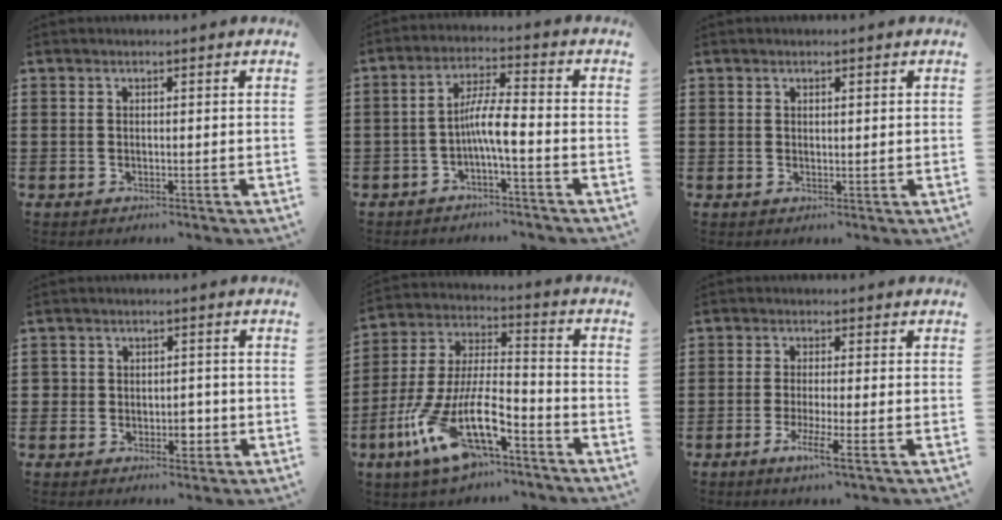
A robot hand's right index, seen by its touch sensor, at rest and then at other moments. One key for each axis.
{"total": 5.7, "fx": -2.0, "fy": 0.6, "fz": 5.3, "tx": -0.094, "ty": 0.007, "tz": -0.040}
{"total": 0.7, "fx": 0.5, "fy": 0.2, "fz": 0.4, "tx": -0.009, "ty": 0.003, "tz": 0.008}
{"total": 3.3, "fx": -1.0, "fy": 2.6, "fz": 1.8, "tx": -0.041, "ty": 0.003, "tz": -0.021}
{"total": 14.1, "fx": -8.1, "fy": 4.5, "fz": 10.6, "tx": -0.233, "ty": 0.000, "tz": -0.154}
{"total": 4.2, "fx": -2.2, "fy": 0.1, "fz": 3.6, "tx": -0.074, "ty": -0.014, "tz": -0.041}